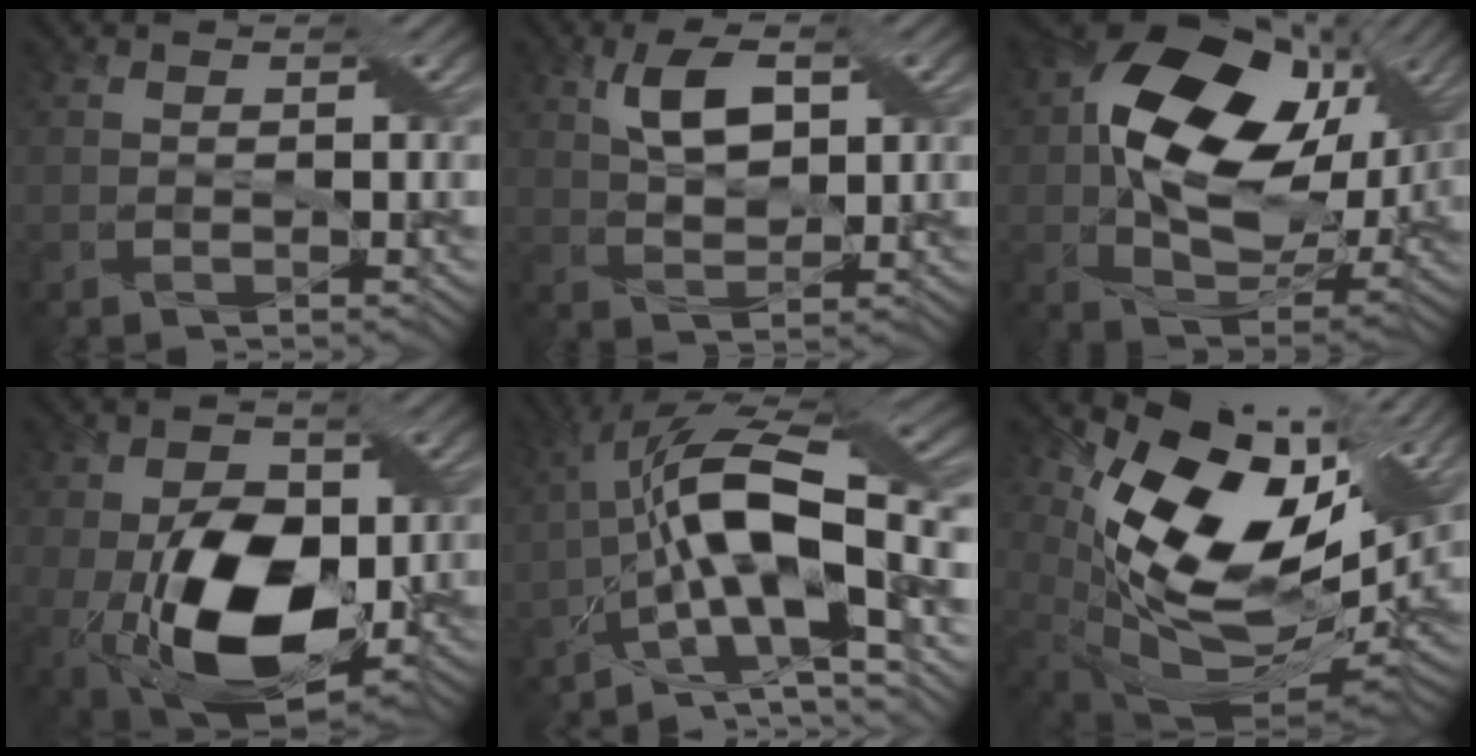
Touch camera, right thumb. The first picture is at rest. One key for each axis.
{"total": 5.6, "fx": 2.0, "fy": 2.7, "fz": 4.5, "tx": -0.093, "ty": 0.005, "tz": 0.036}
{"total": 18.0, "fx": 3.4, "fy": 11.7, "fz": 13.2, "tx": -0.232, "ty": -0.008, "tz": 0.069}
{"total": 15.2, "fx": -2.9, "fy": 9.1, "fz": 11.8, "tx": -0.212, "ty": -0.029, "tz": -0.047}
{"total": 15.4, "fx": -2.8, "fy": 5.5, "fz": 14.1, "tx": -0.238, "ty": 0.015, "tz": -0.064}
{"total": 17.6, "fx": 4.5, "fy": 10.0, "fz": 13.8, "tx": -0.257, "ty": -0.008, "tz": 0.086}